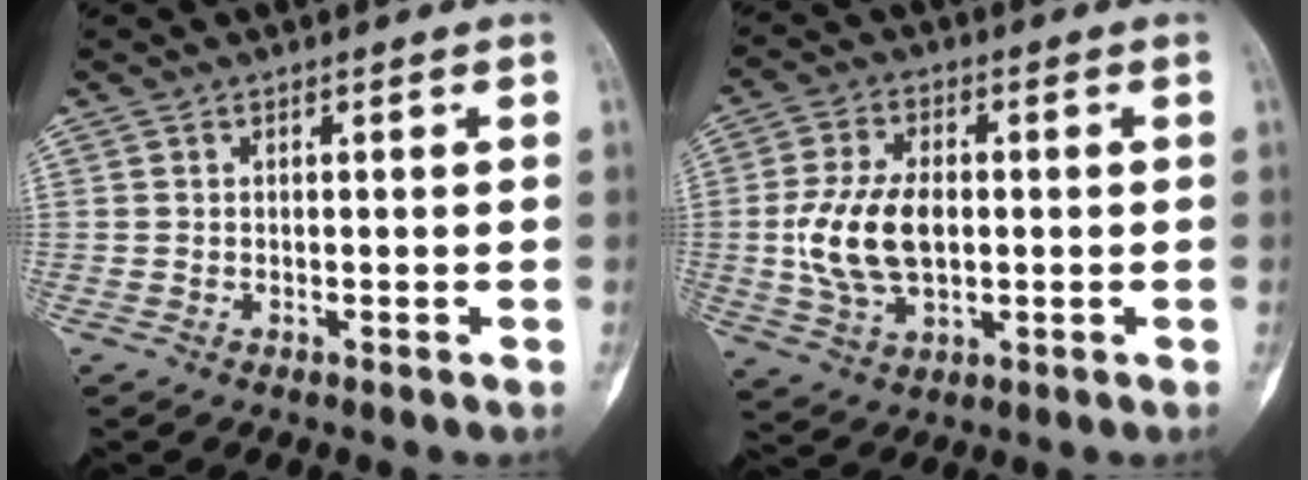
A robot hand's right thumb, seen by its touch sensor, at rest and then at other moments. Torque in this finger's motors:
{"motor_torque": [1.97, 1.52, 1.23, -0.39, 0.12]}